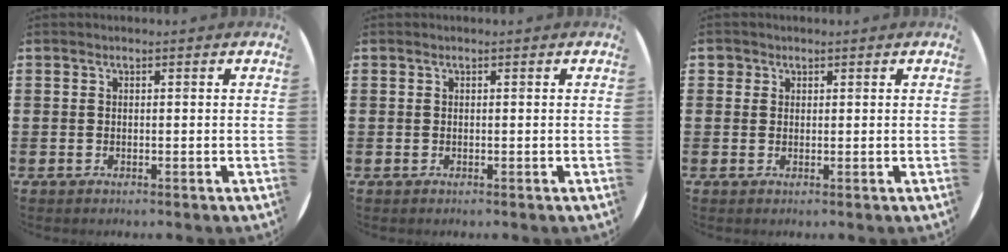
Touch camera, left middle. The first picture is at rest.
{"total": 0.0}
{"total": 1.1, "force": [0.8, 0.8, 0.0], "torque": [0.006, -0.001, 0.015]}